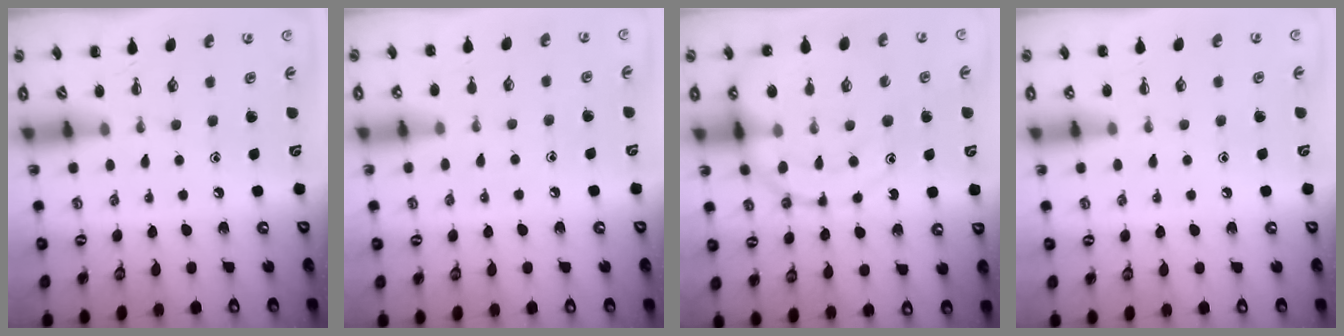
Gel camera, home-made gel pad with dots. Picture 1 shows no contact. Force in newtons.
{"total": 4.8, "press": 4.5, "slide": 1.6}
{"total": 14.1, "press": 13.8, "slide": 2.9}
{"total": 3.2, "press": 3.1, "slide": 1.1}